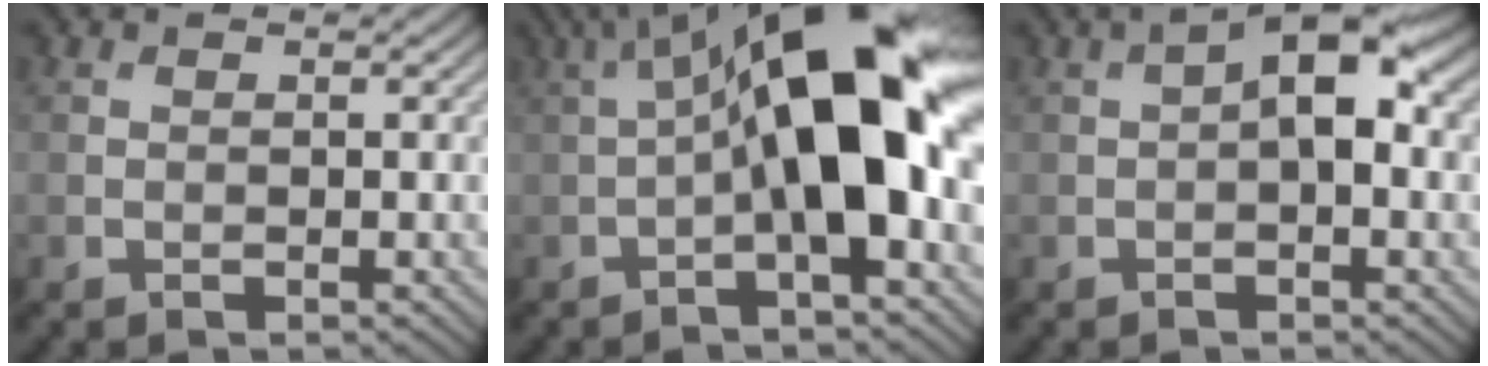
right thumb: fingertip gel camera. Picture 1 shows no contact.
{"total": 16.3, "force": [0.4, 5.4, 15.4], "torque": [-0.241, 0.038, -0.005]}
{"total": 6.6, "force": [1.0, 2.9, 5.8], "torque": [-0.096, 0.013, 0.010]}